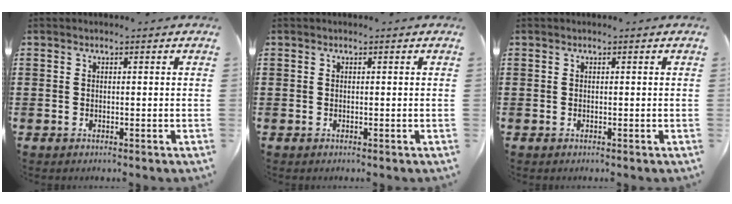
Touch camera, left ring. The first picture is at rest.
{"total": 0.0}
{"total": 0.0}